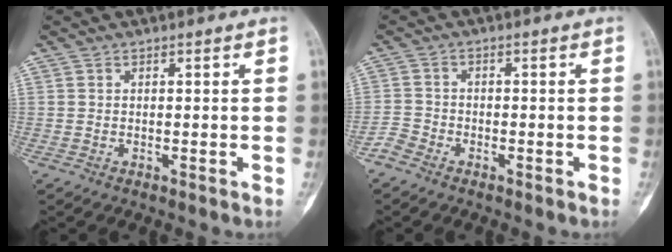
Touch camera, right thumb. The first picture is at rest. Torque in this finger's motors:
{"motor_torque": [2.37, 0.09, 0.62, -1.28, 0.00]}